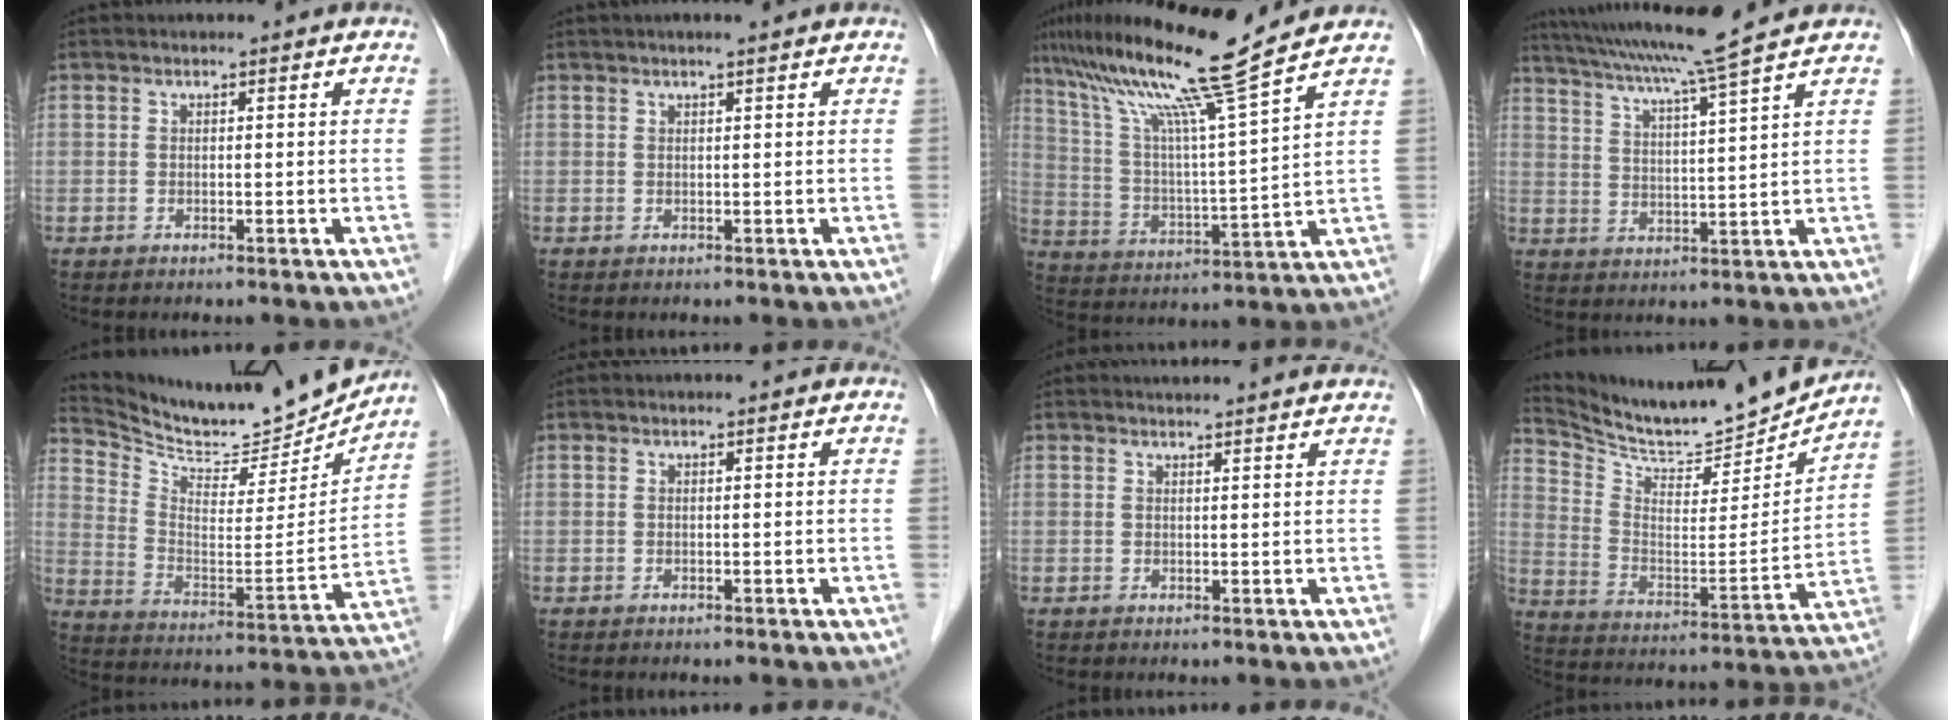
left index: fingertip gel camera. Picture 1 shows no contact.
{"total": 1.8, "force": [1.3, -0.2, 1.1], "torque": [-0.016, 0.012, 0.025]}
{"total": 16.6, "force": [12.4, -2.4, 10.9], "torque": [-0.191, 0.004, 0.216]}
{"total": 11.7, "force": [9.6, -2.3, 6.2], "torque": [-0.112, 0.000, 0.155]}
{"total": 16.8, "force": [16.5, 2.0, 2.9], "torque": [-0.074, -0.047, 0.261]}
{"total": 0.0}
{"total": 5.3, "force": [5.1, -0.3, 1.4], "torque": [-0.019, 0.019, 0.052]}
{"total": 16.8, "force": [16.5, 0.4, 3.1], "torque": [-0.077, -0.055, 0.266]}